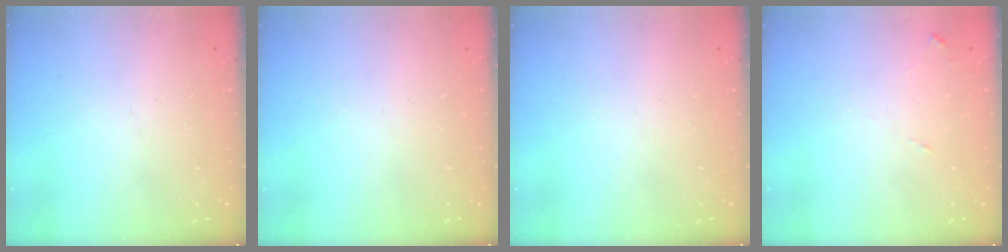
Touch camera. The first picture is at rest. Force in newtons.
{"total": 0.0}
{"total": 0.0}
{"total": 6.3, "press": 6.3, "slide": 0.5}